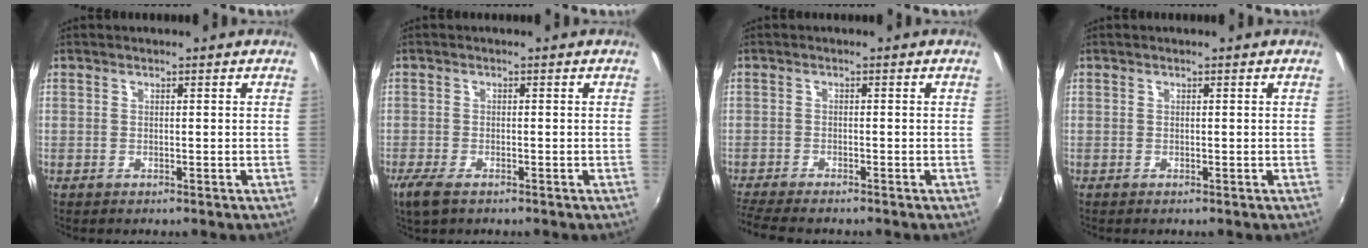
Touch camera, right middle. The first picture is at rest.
{"total": 4.0, "force": [-2.7, 1.4, 2.7], "torque": [-0.065, -0.015, -0.051]}
{"total": 6.5, "force": [-5.7, 0.8, 3.1], "torque": [-0.082, -0.029, -0.100]}
{"total": 0.0}